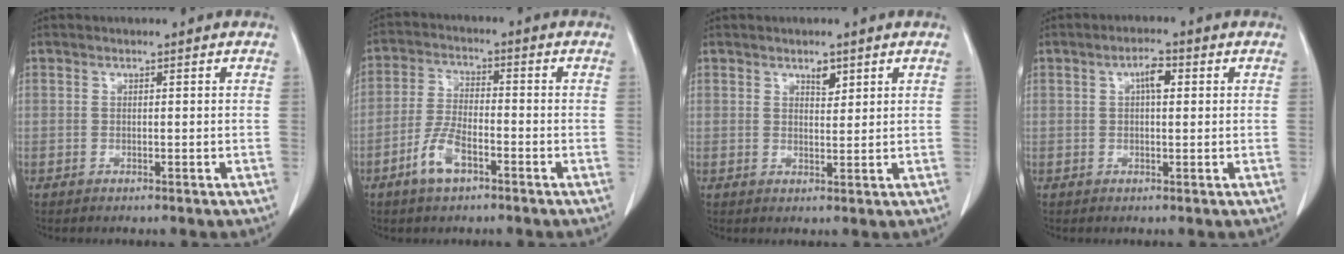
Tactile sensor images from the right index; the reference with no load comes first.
{"total": 6.5, "force": [-3.6, 2.4, 4.8], "torque": [-0.104, 0.001, -0.070]}
{"total": 2.1, "force": [1.4, 0.9, 1.2], "torque": [-0.019, -0.005, 0.024]}
{"total": 3.0, "force": [0.8, 1.1, 2.7], "torque": [-0.049, 0.007, 0.011]}